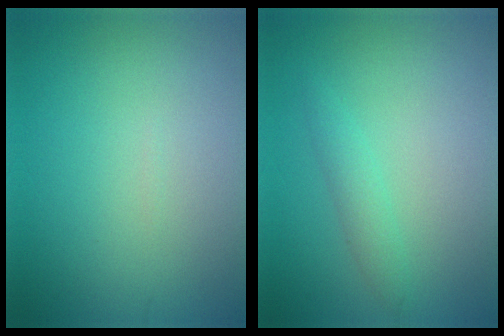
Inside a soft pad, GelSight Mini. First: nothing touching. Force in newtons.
{"total": 1.5, "press": 1.5, "slide": 0.0}